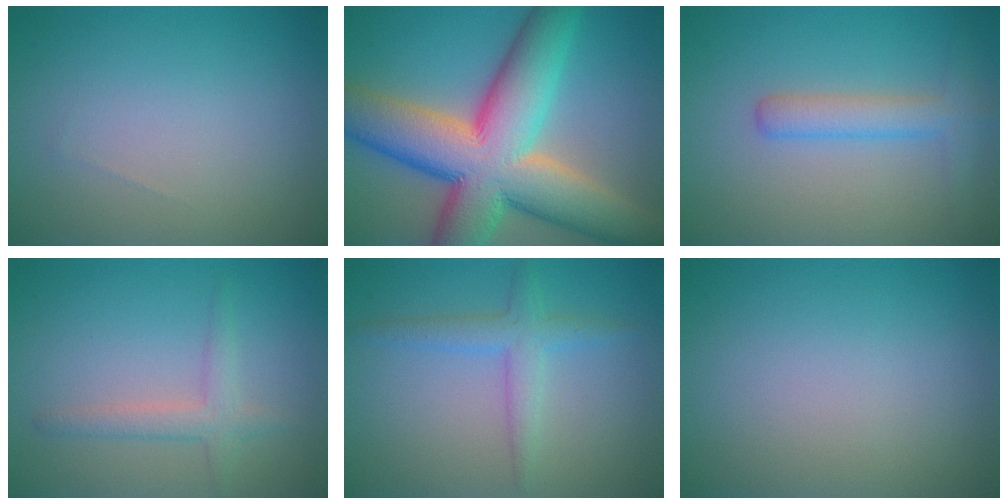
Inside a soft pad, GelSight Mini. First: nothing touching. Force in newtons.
{"total": 15.2, "press": 15.2, "slide": 0.8}
{"total": 3.0, "press": 3.0, "slide": 0.1}
{"total": 2.2, "press": 2.2, "slide": 0.1}
{"total": 2.7, "press": 2.7, "slide": 0.1}
{"total": 0.0}